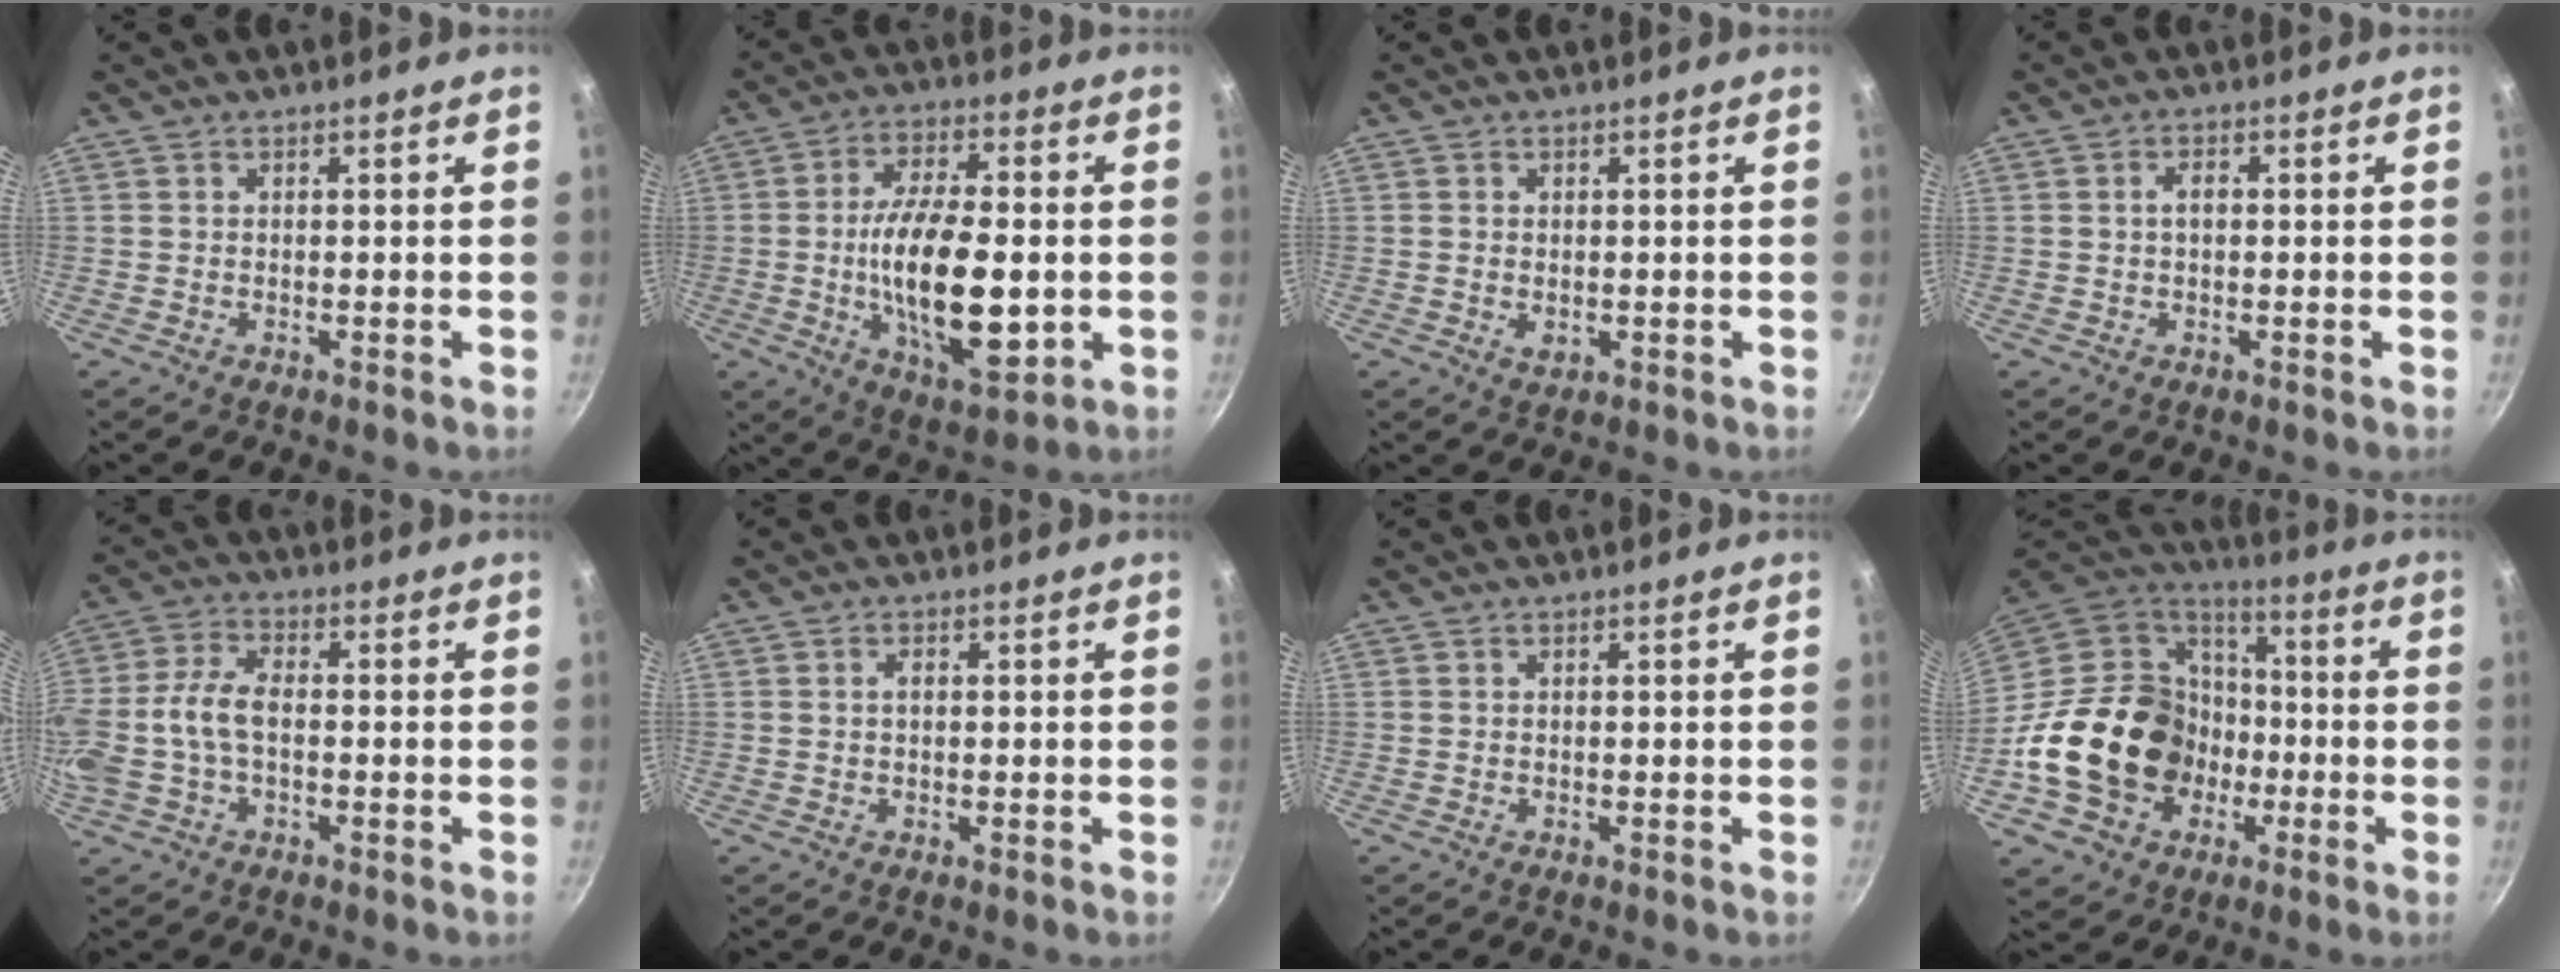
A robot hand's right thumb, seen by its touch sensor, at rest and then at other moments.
{"total": 19.2, "force": [-2.2, 8.2, 17.2], "torque": [-0.291, 0.005, -0.033]}
{"total": 1.9, "force": [-0.2, 1.4, 1.3], "torque": [-0.023, -0.003, 0.000]}
{"total": 2.1, "force": [0.1, 1.3, 1.7], "torque": [-0.025, 0.008, 0.001]}
{"total": 10.9, "force": [-1.6, 6.2, 8.9], "torque": [-0.191, 0.024, -0.043]}
{"total": 1.0, "force": [0.1, 0.6, 0.8], "torque": [-0.014, 0.004, 0.001]}
{"total": 0.0}
{"total": 25.1, "force": [-5.5, 20.0, 14.2], "torque": [-0.240, 0.058, -0.083]}